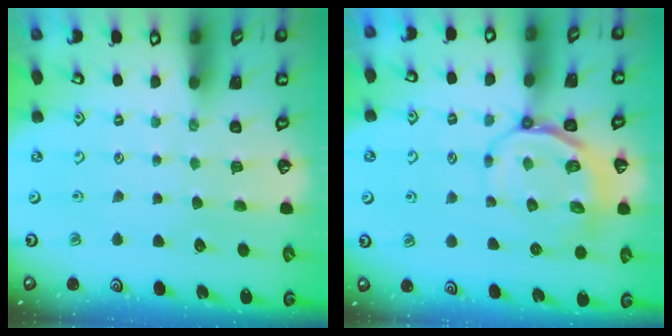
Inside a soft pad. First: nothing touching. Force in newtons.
{"total": 11.3, "press": 10.9, "slide": 3.0}